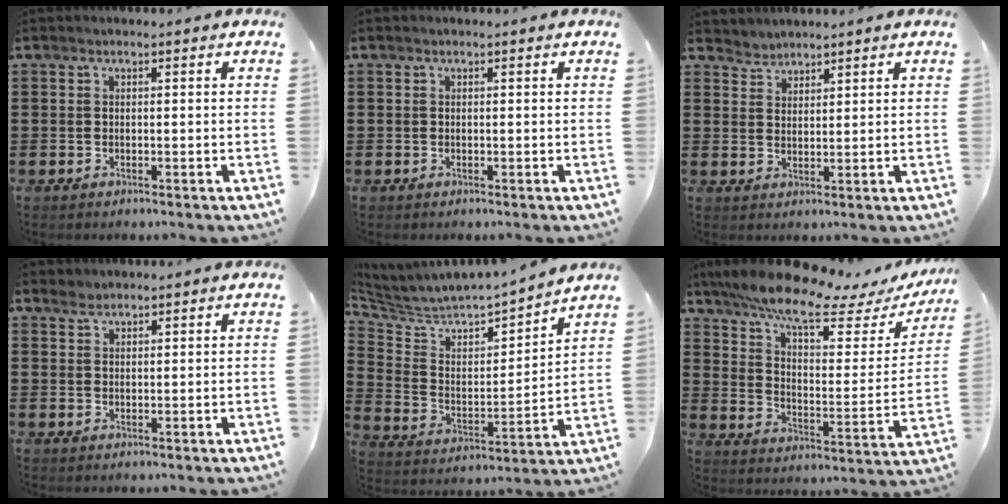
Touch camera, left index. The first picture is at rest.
{"total": 0.0}
{"total": 2.3, "force": [2.1, 0.5, -0.6], "torque": [0.003, -0.003, 0.042]}
{"total": 1.4, "force": [1.3, 0.5, 0.2], "torque": [-0.009, 0.000, 0.026]}
{"total": 3.2, "force": [2.9, 1.3, 0.2], "torque": [-0.034, -0.036, 0.039]}
{"total": 11.5, "force": [9.0, 1.4, 7.0], "torque": [-0.155, -0.053, 0.151]}